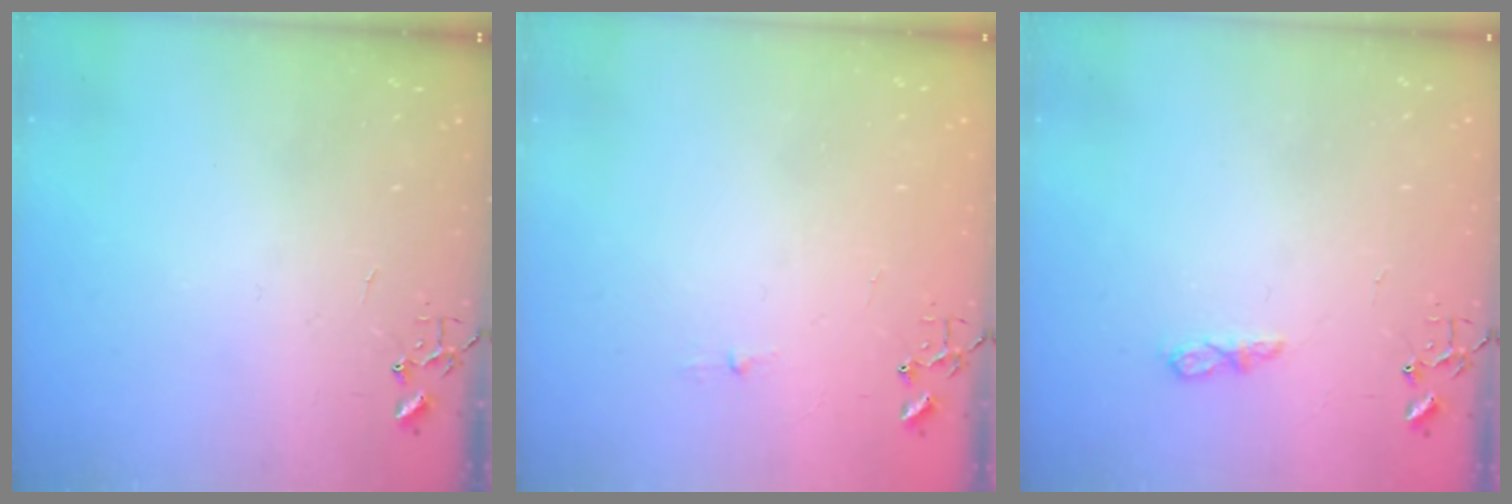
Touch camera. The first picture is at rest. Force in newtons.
{"total": 3.1, "press": 3.1, "slide": 0.5}
{"total": 6.3, "press": 6.2, "slide": 0.6}